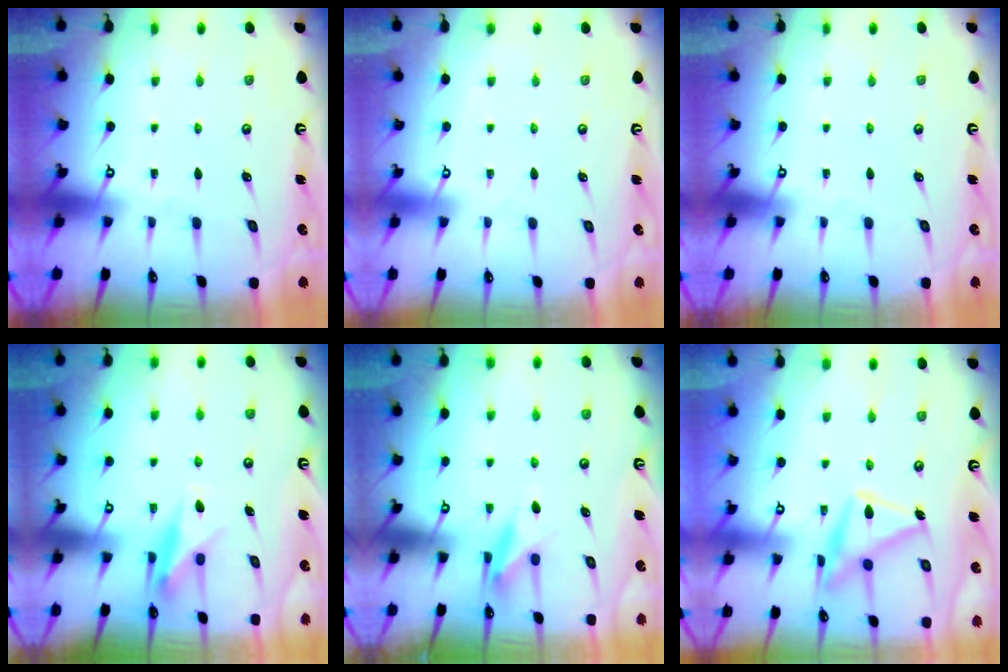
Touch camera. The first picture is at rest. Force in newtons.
{"total": 3.9, "press": 3.9, "slide": 0.1}
{"total": 0.0}
{"total": 8.8, "press": 8.7, "slide": 0.4}
{"total": 8.5, "press": 8.4, "slide": 1.2}
{"total": 17.4, "press": 17.4, "slide": 0.9}